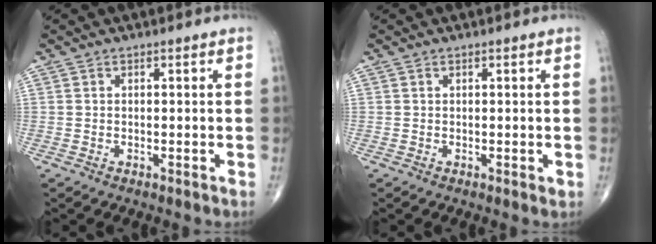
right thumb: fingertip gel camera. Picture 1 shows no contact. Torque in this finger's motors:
{"motor_torque": [-0.29, 0.04, -0.14, -0.05, 0.01]}